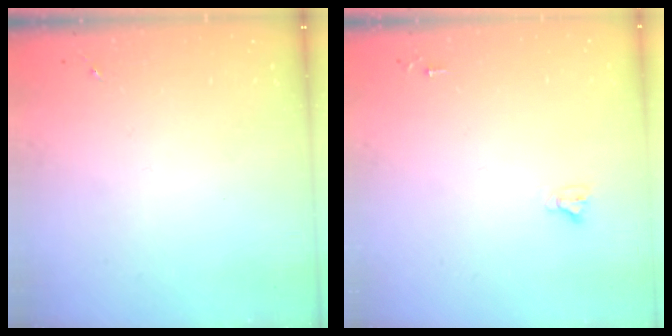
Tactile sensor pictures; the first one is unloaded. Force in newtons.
{"total": 2.7, "press": 2.7, "slide": 0.2}